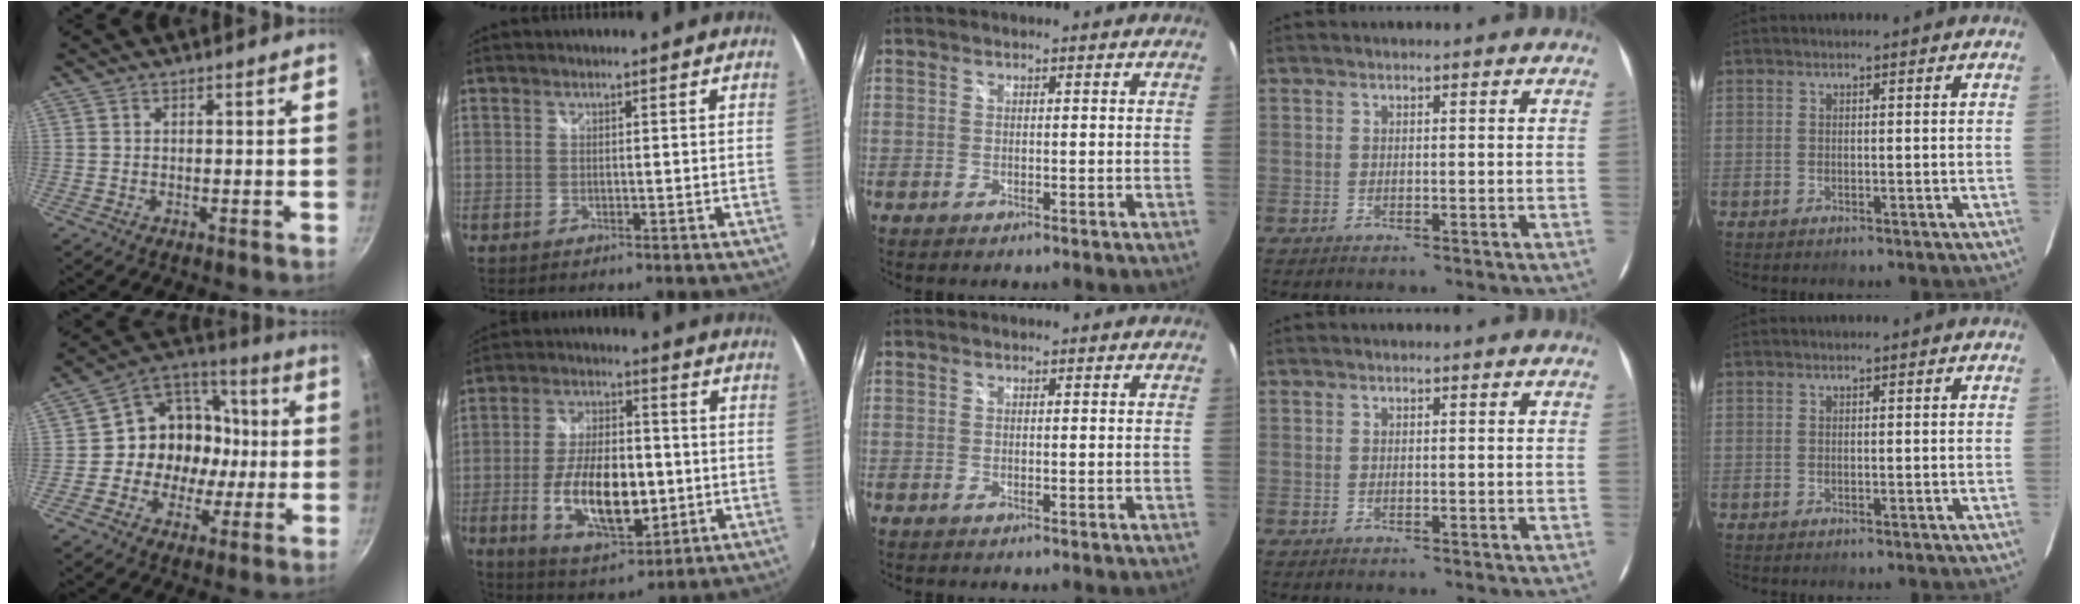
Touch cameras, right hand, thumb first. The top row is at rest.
{"thumb": {"total": 15.1, "force": [-1.4, 13.0, 7.6], "torque": [-0.076, 0.040, -0.035]}, "index": {"total": 15.3, "force": [-3.0, 7.3, 13.1], "torque": [-0.250, -0.009, -0.039]}}